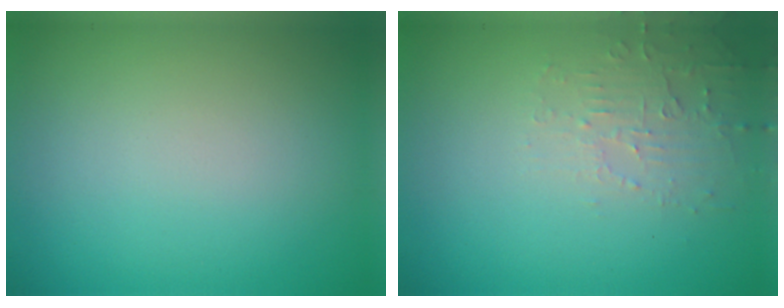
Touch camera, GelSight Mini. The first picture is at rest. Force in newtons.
{"total": 2.4, "press": 2.3, "slide": 0.6}